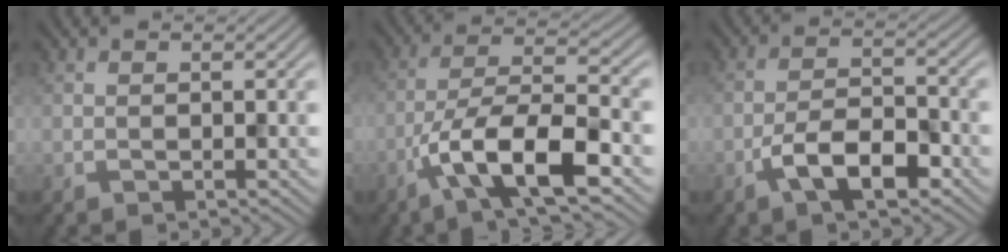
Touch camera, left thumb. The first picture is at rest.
{"total": 10.8, "force": [-5.3, 3.3, 8.8], "torque": [-0.160, -0.003, -0.104]}
{"total": 6.7, "force": [-3.6, 2.6, 5.0], "torque": [-0.092, 0.006, -0.072]}